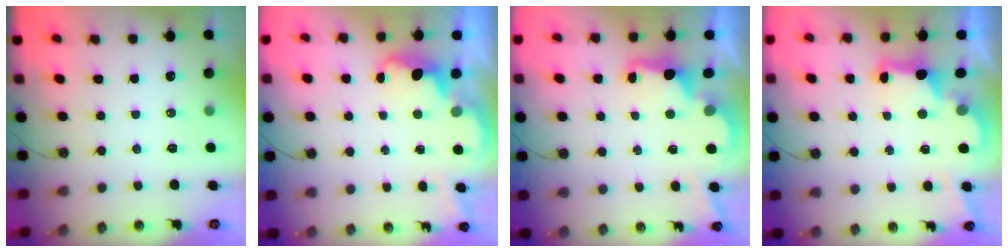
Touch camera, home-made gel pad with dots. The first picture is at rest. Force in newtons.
{"total": 4.0, "press": 3.9, "slide": 0.6}
{"total": 2.5, "press": 2.4, "slide": 0.8}
{"total": 2.8, "press": 2.6, "slide": 0.9}